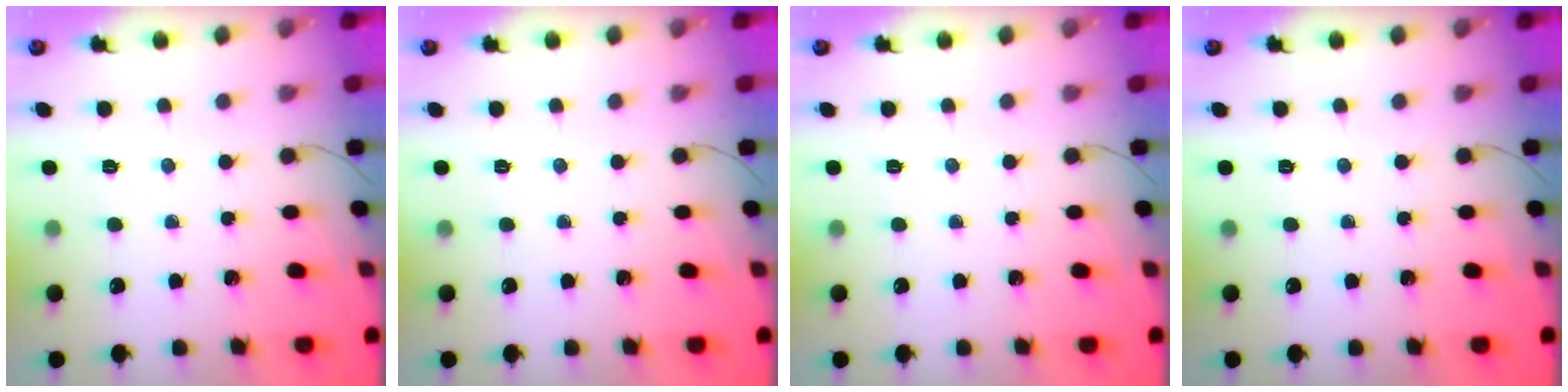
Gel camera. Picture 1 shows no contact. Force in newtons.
{"total": 0.0}
{"total": 0.0}
{"total": 0.0}